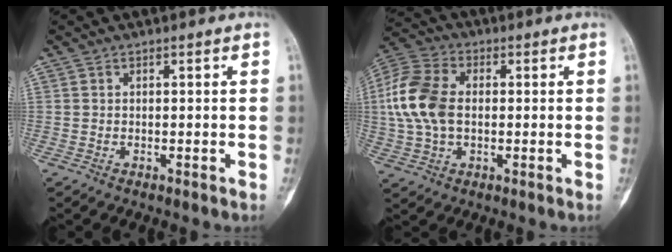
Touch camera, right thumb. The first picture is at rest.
{"total": 12.9, "force": [0.5, 8.4, 9.8], "torque": [-0.206, 0.019, 0.004]}